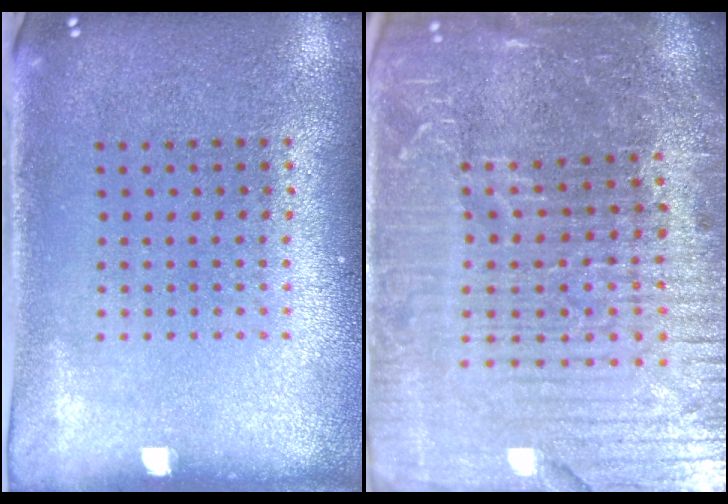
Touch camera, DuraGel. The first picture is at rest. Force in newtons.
{"total": 6.4, "press": 5.6, "slide": 3.0}